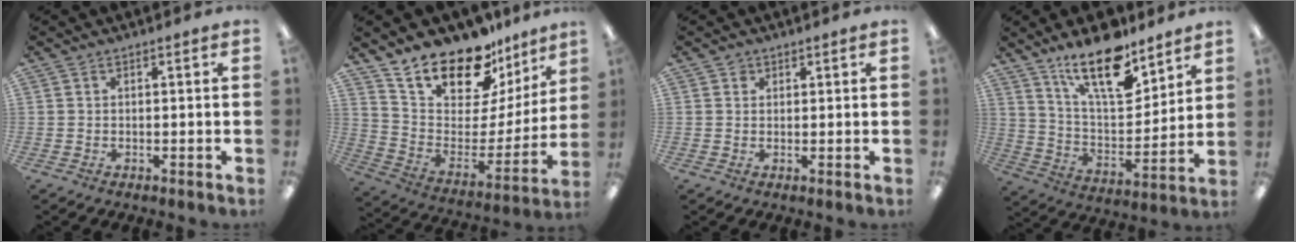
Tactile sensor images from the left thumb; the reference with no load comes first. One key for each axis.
{"total": 19.8, "fx": 16.7, "fy": 7.9, "fz": 7.2, "tx": -0.131, "ty": -0.130, "tz": 0.297}
{"total": 1.3, "fx": 0.8, "fy": 1.0, "fz": 0.2, "tx": 0.004, "ty": -0.001, "tz": 0.013}
{"total": 18.7, "fx": 13.2, "fy": 7.0, "fz": 11.3, "tx": -0.192, "ty": -0.075, "tz": 0.224}